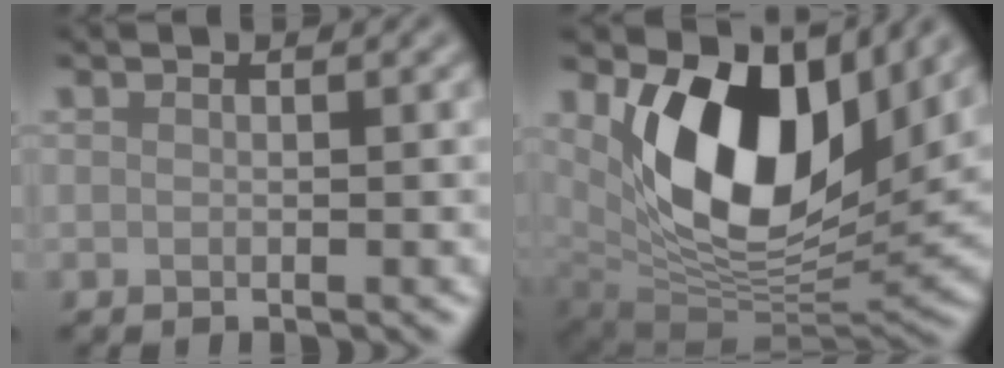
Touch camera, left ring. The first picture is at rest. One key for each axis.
{"total": 13.0, "fx": 4.3, "fy": 7.6, "fz": 9.6, "tx": -0.168, "ty": -0.021, "tz": 0.082}